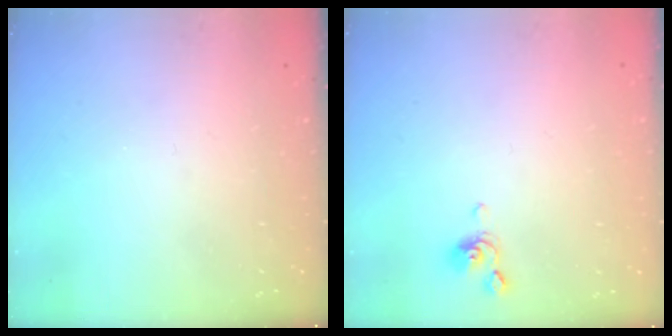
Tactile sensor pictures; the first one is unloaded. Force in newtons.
{"total": 1.9, "press": 1.8, "slide": 0.6}